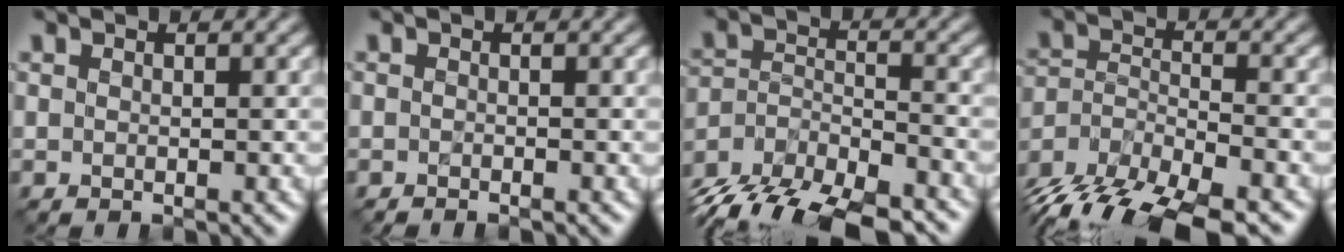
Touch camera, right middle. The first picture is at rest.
{"total": 0.6, "force": [-0.5, 0.0, 0.2], "torque": [-0.002, -0.002, -0.010]}
{"total": 13.3, "force": [-11.4, 5.1, 4.6], "torque": [-0.079, -0.004, -0.174]}
{"total": 12.4, "force": [-10.3, 4.7, 5.1], "torque": [-0.093, -0.015, -0.161]}